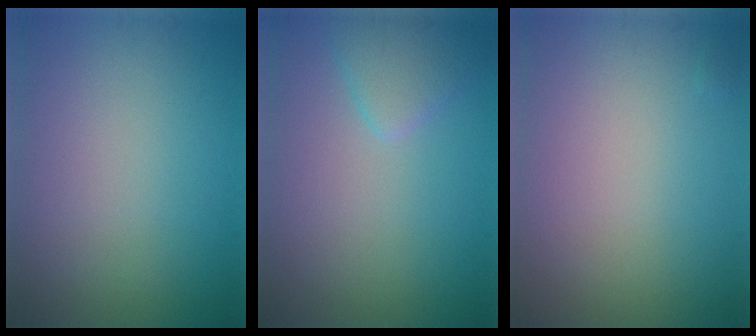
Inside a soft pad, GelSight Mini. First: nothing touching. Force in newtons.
{"total": 2.2, "press": 2.2, "slide": 0.2}
{"total": 0.0}